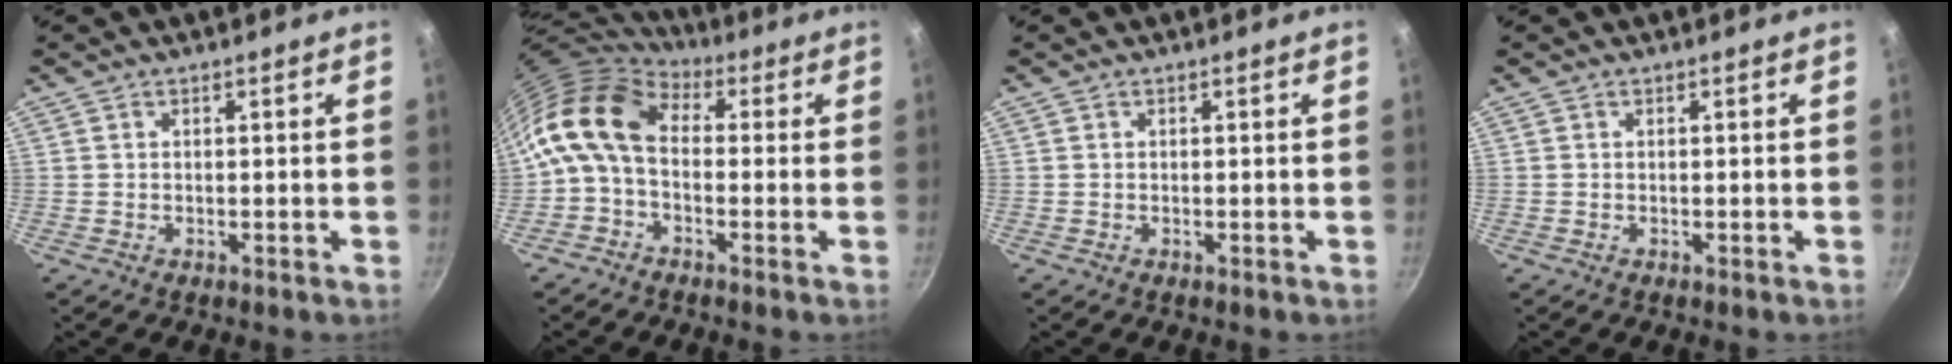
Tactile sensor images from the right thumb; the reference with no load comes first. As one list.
[{"total": 11.7, "force": [0.3, 7.6, 8.8], "torque": [-0.160, 0.024, -0.018]}, {"total": 0.0}, {"total": 0.0}]